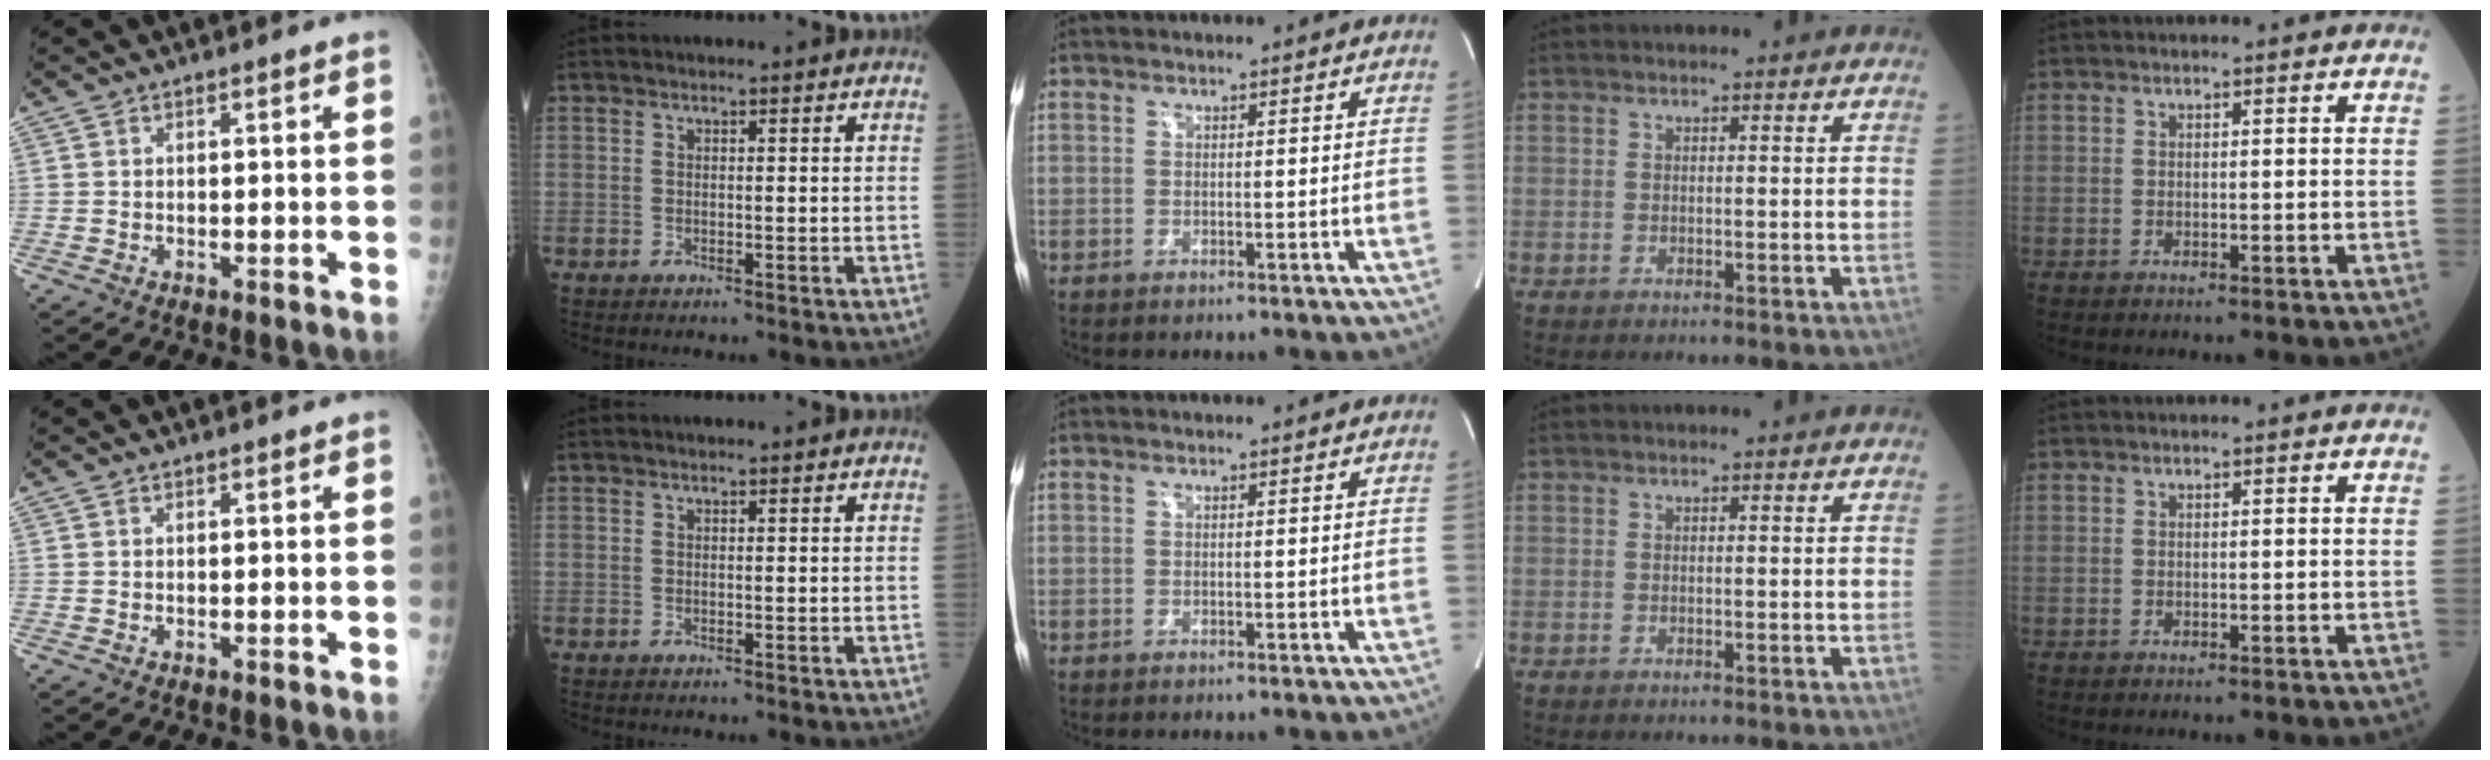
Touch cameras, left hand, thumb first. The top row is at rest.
{}